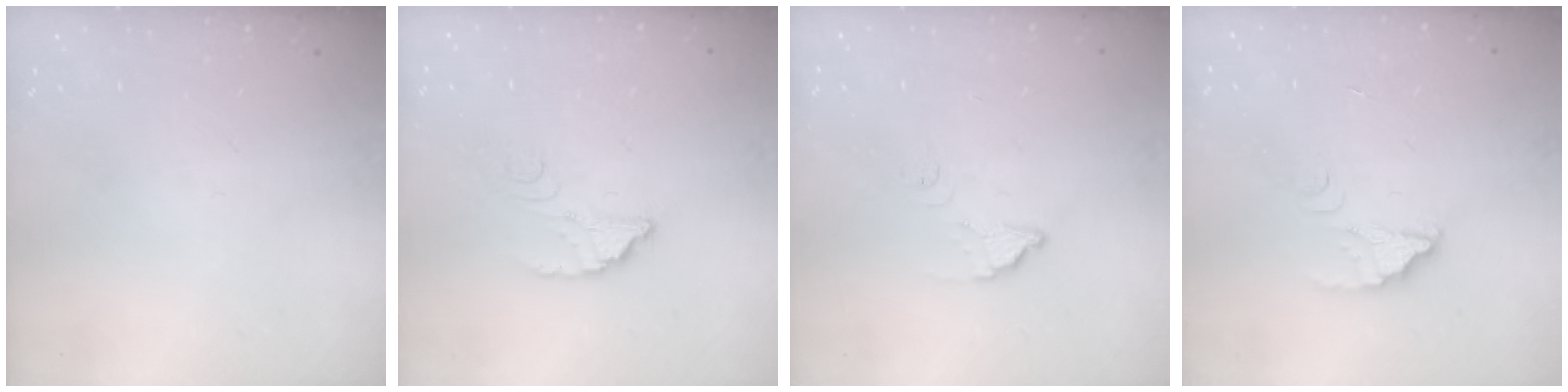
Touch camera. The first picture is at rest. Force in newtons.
{"total": 4.1, "press": 4.1, "slide": 0.1}
{"total": 2.1, "press": 2.1, "slide": 0.1}
{"total": 3.4, "press": 3.4, "slide": 0.2}